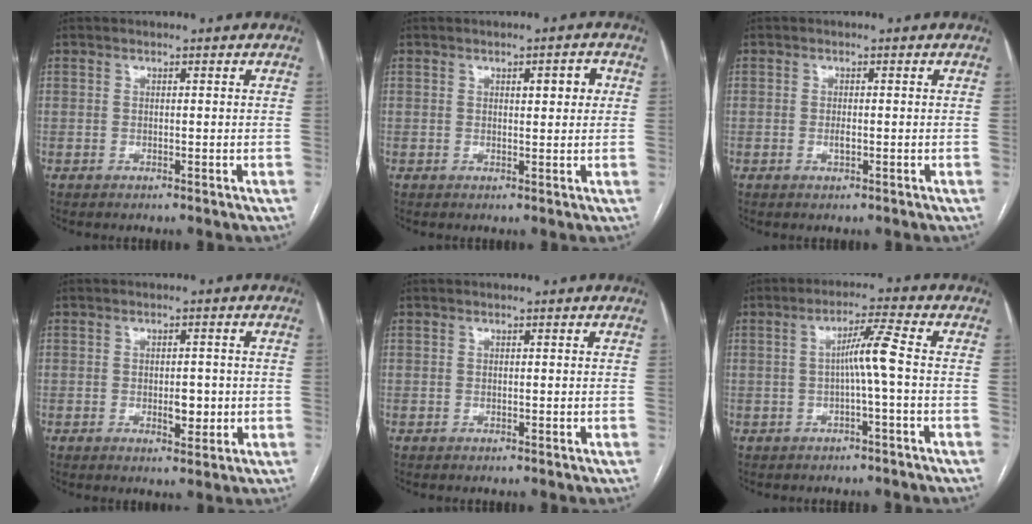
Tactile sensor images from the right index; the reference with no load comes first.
{"total": 2.9, "force": [0.8, 0.9, 2.6], "torque": [-0.034, 0.007, 0.012]}
{"total": 0.9, "force": [-0.2, 0.3, 0.8], "torque": [-0.016, 0.001, -0.001]}
{"total": 3.5, "force": [-0.7, 1.6, 3.0], "torque": [-0.042, 0.002, -0.003]}
{"total": 0.0}
{"total": 4.9, "force": [-0.5, -0.8, 4.8], "torque": [-0.083, 0.014, -0.007]}